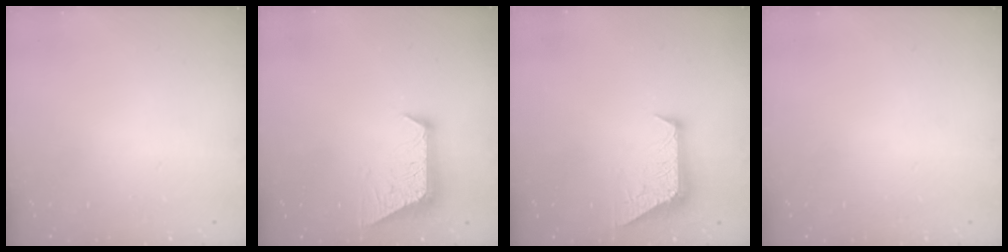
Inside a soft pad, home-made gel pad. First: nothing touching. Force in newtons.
{"total": 9.7, "press": 9.7, "slide": 0.2}
{"total": 8.4, "press": 8.4, "slide": 0.6}
{"total": 0.0}